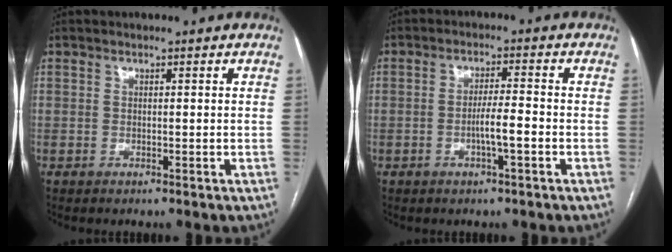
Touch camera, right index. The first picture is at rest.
{"total": 4.1, "force": [-1.4, 0.1, 3.9], "torque": [-0.068, 0.001, -0.025]}